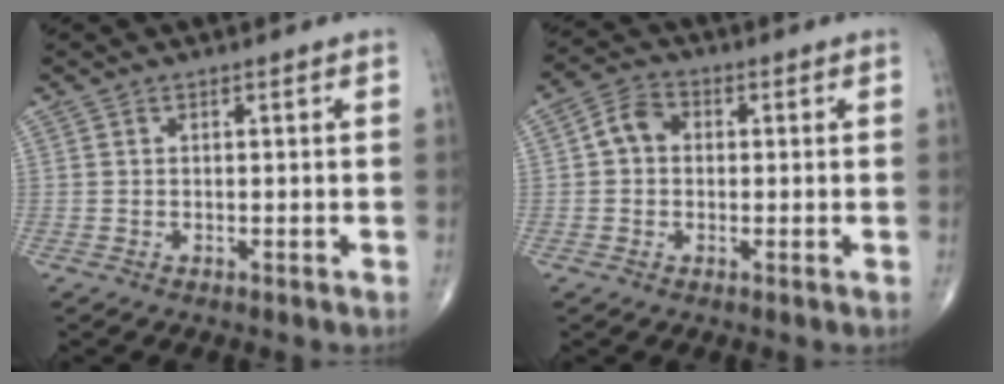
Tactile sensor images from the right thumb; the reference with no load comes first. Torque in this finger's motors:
{"motor_torque": [-0.46, 0.19, 0.14, -0.03, 0.06]}